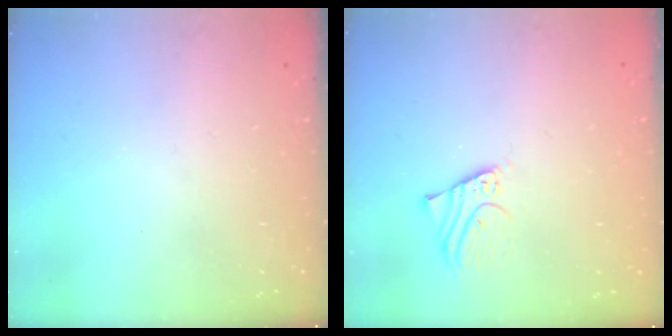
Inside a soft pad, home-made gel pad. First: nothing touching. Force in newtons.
{"total": 2.8, "press": 2.8, "slide": 0.2}